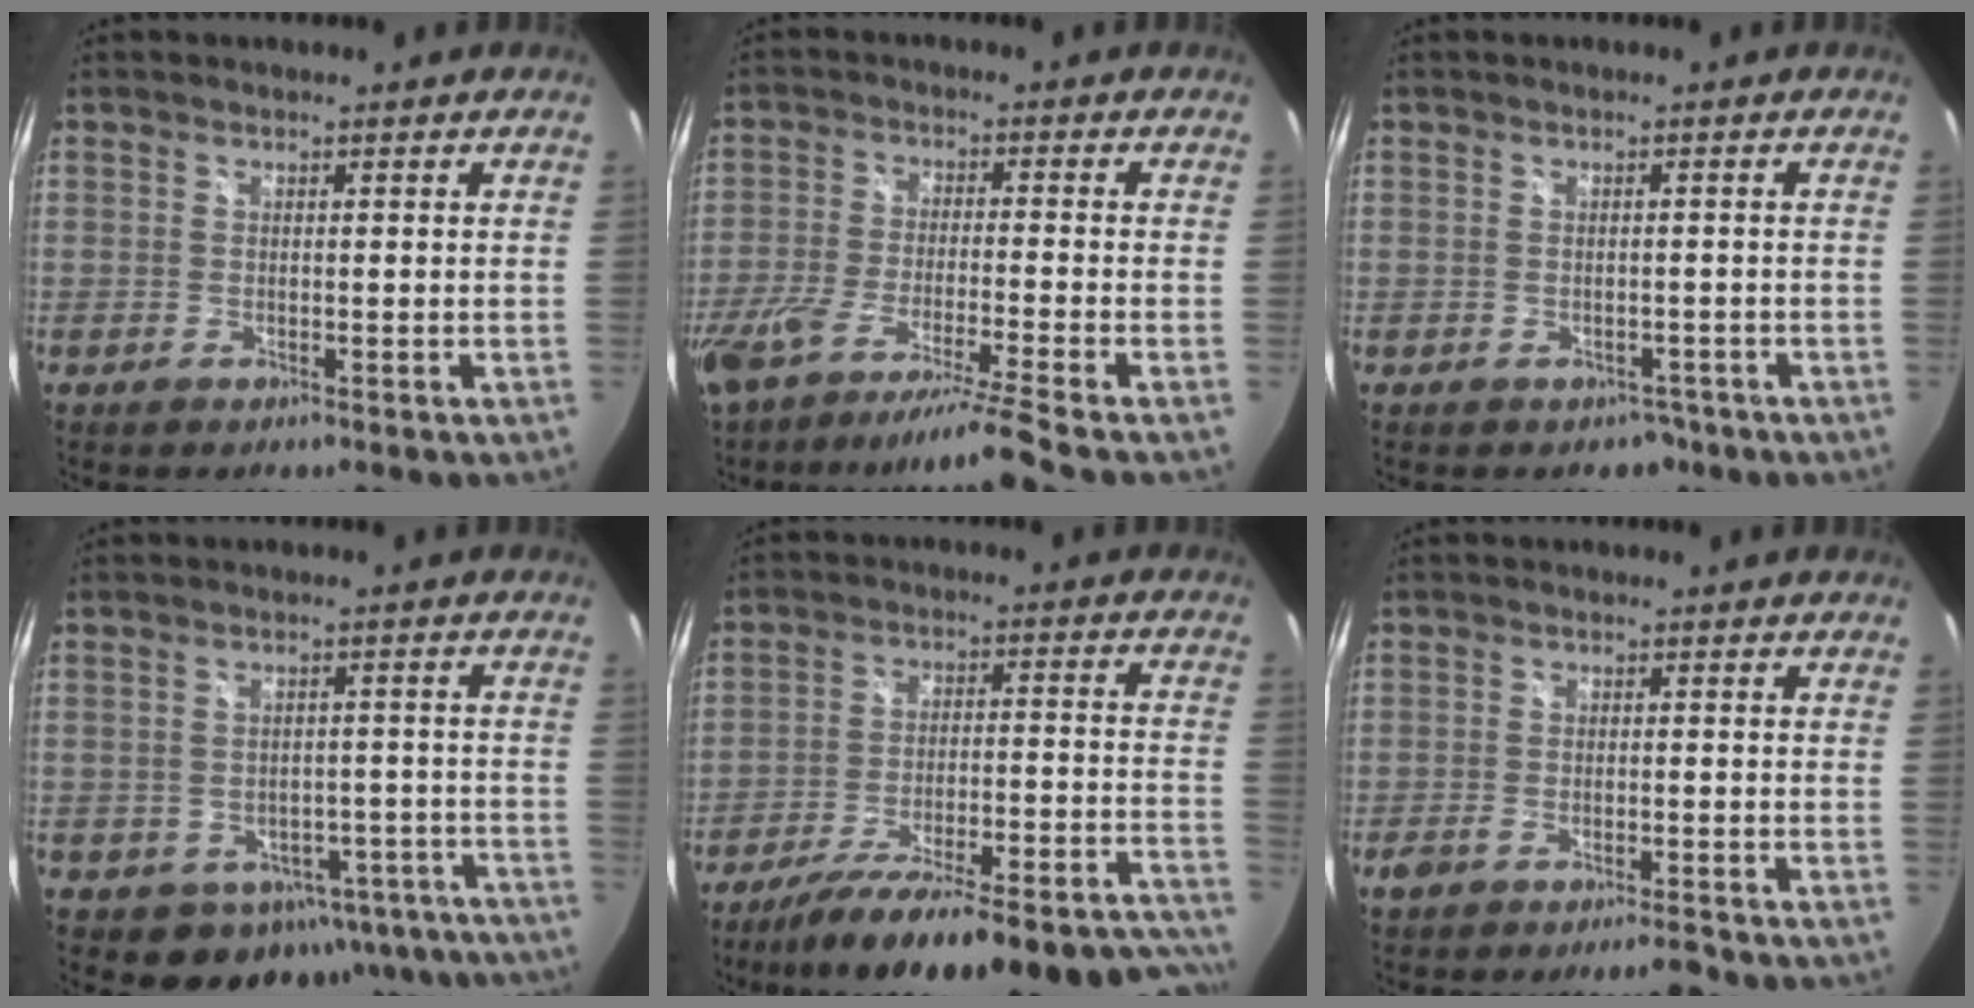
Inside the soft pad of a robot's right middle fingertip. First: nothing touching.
{"total": 12.6, "force": [-10.4, -1.6, 6.8], "torque": [-0.138, -0.039, -0.180]}
{"total": 3.1, "force": [-2.0, 2.2, 0.7], "torque": [-0.012, 0.002, -0.019]}
{"total": 13.9, "force": [-9.2, 9.2, 4.9], "torque": [-0.089, 0.025, -0.077]}
{"total": 31.3, "force": [-28.1, 3.2, 13.2], "torque": [-0.167, -0.040, -0.385]}
{"total": 4.3, "force": [-3.6, 0.7, 2.1], "torque": [-0.054, -0.003, -0.065]}